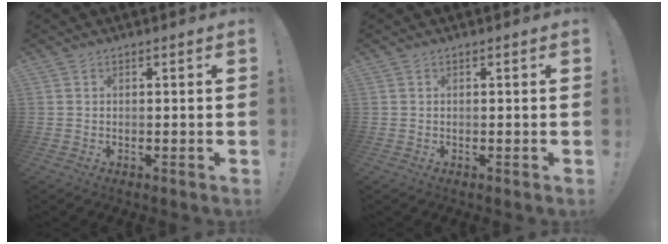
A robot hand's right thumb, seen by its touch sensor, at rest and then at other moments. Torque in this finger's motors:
{"motor_torque": [-0.06, -0.05, -0.01, 0.01, 0.08]}